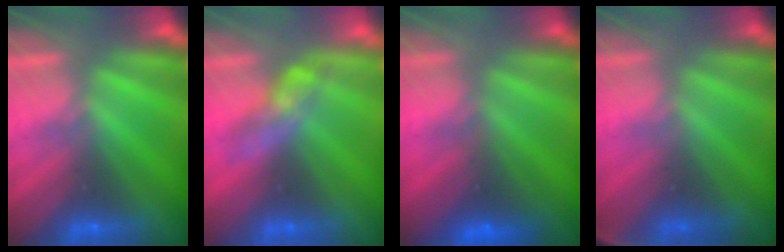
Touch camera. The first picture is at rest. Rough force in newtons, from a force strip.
{"total": 2.7}
{"total": 6.8}
{"total": 2.8}